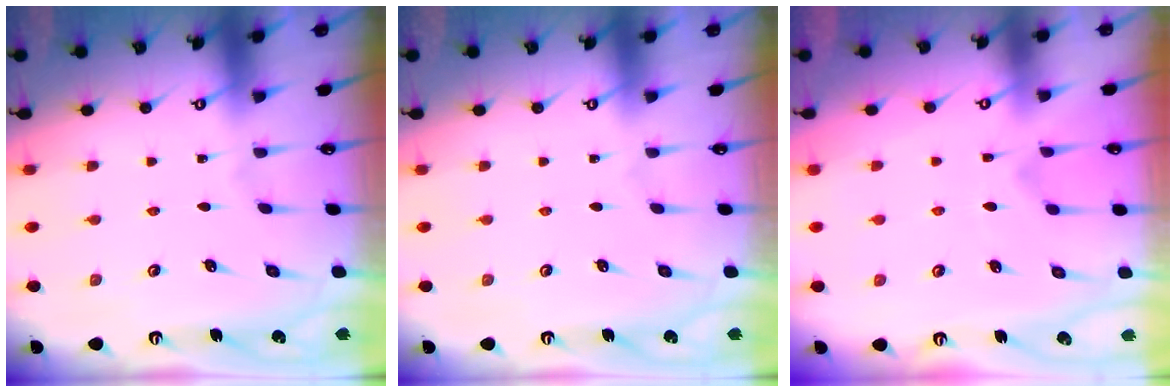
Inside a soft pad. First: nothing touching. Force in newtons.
{"total": 0.0}
{"total": 2.7, "press": 2.4, "slide": 1.2}